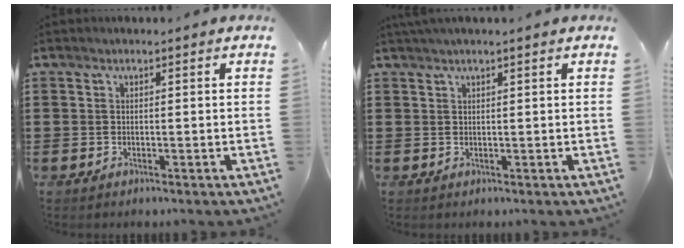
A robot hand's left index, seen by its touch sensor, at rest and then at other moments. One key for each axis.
{"total": 1.1, "fx": 0.8, "fy": -0.1, "fz": 0.8, "tx": -0.015, "ty": 0.000, "tz": 0.016}